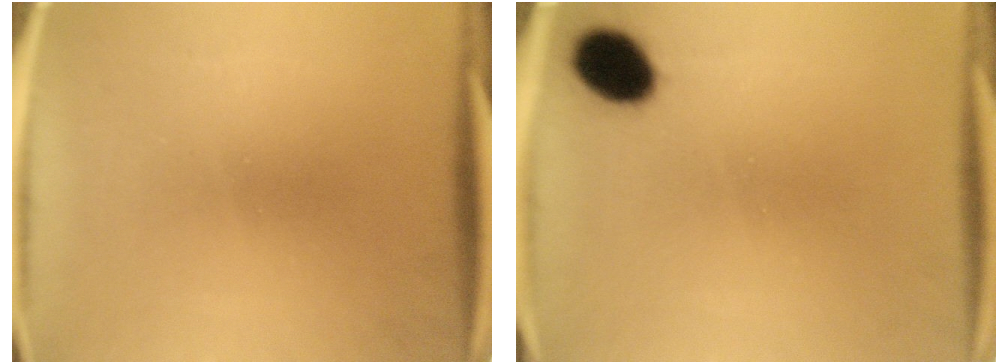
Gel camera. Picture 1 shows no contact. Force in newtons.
{"total": 7.8}